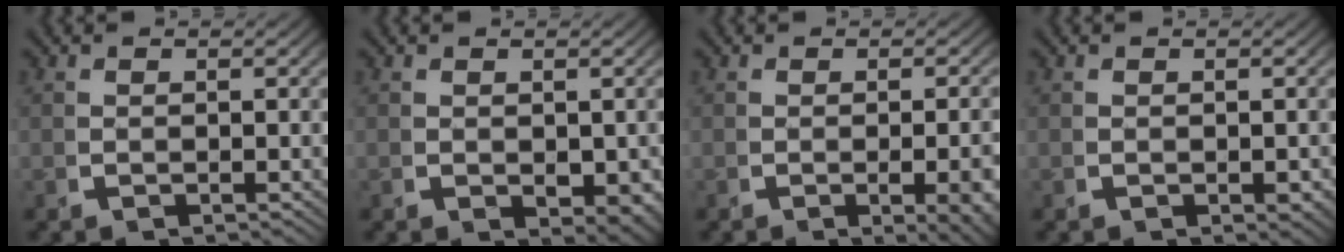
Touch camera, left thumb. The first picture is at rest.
{"total": 2.4, "force": [0.0, 1.7, 1.8], "torque": [-0.024, -0.018, 0.012]}
{"total": 4.1, "force": [-0.9, 1.2, 3.8], "torque": [-0.050, -0.010, -0.009]}
{"total": 0.8, "force": [-0.1, 0.5, 0.6], "torque": [-0.007, -0.004, 0.000]}